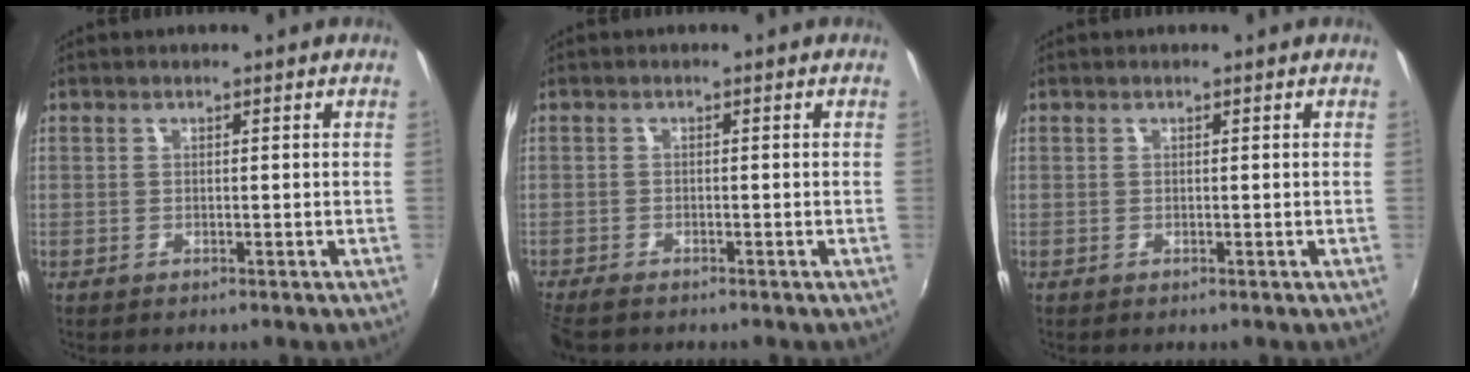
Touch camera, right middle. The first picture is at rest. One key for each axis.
{"total": 4.0, "fx": -3.4, "fy": 0.9, "fz": 1.8, "tx": -0.046, "ty": -0.022, "tz": -0.065}
{"total": 0.0}